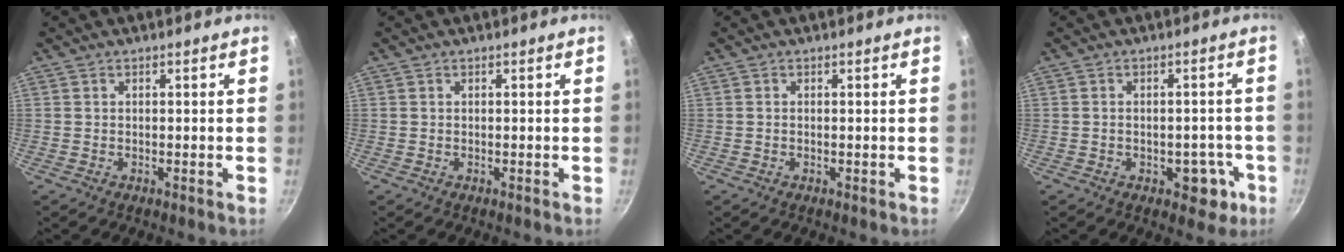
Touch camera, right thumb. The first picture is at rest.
{"total": 0.0}
{"total": 0.0}
{"total": 5.8, "force": [-2.3, 3.6, 3.9], "torque": [-0.024, 0.016, -0.021]}